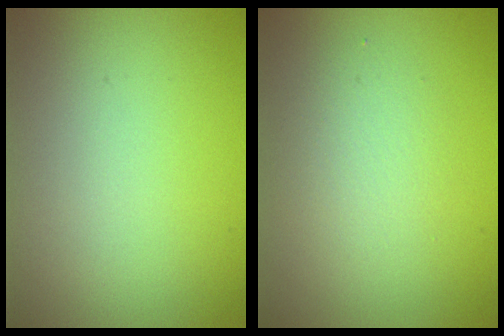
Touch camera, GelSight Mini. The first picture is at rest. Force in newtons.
{"total": 2.0, "press": 2.0, "slide": 0.2}